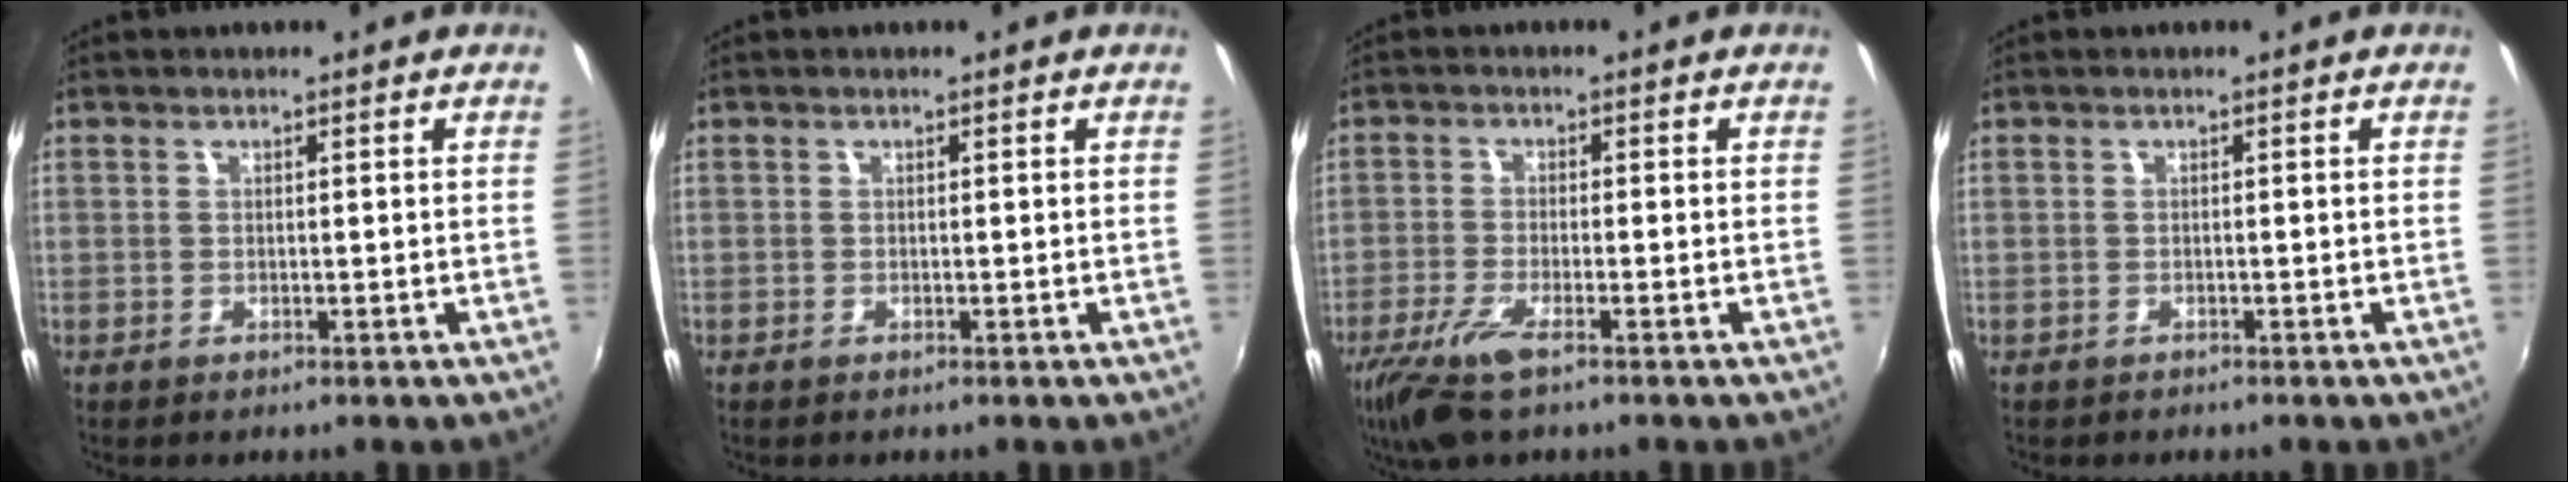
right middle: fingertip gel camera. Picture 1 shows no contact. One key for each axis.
{"total": 0.0}
{"total": 7.7, "fx": -5.1, "fy": 1.6, "fz": 5.6, "tx": -0.135, "ty": -0.025, "tz": -0.102}
{"total": 0.5, "fx": -0.5, "fy": 0.3, "fz": -0.1, "tx": -0.002, "ty": -0.001, "tz": -0.008}